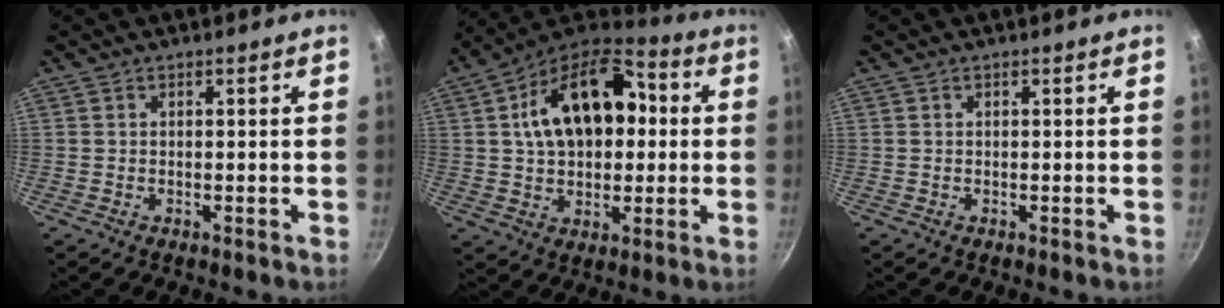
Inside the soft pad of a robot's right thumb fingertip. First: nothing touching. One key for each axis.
{"total": 21.1, "fx": 3.4, "fy": 13.6, "fz": 15.7, "tx": -0.236, "ty": 0.031, "tz": 0.041}
{"total": 0.0}